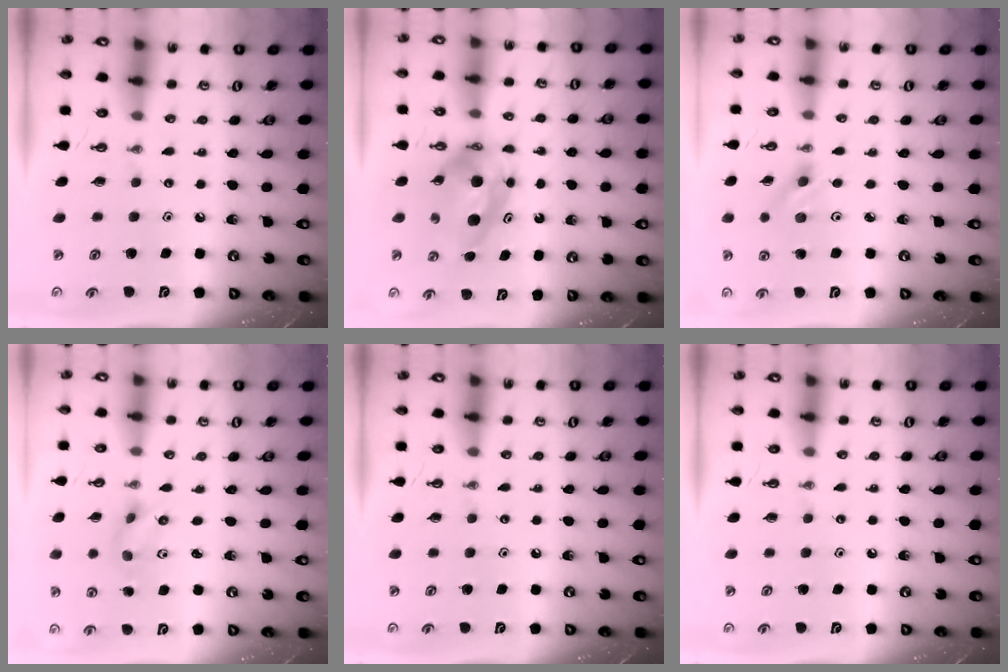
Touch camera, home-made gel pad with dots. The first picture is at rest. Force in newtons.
{"total": 6.7, "press": 6.7, "slide": 0.7}
{"total": 2.6, "press": 2.3, "slide": 1.3}
{"total": 2.0, "press": 1.8, "slide": 0.9}
{"total": 0.0}
{"total": 0.0}